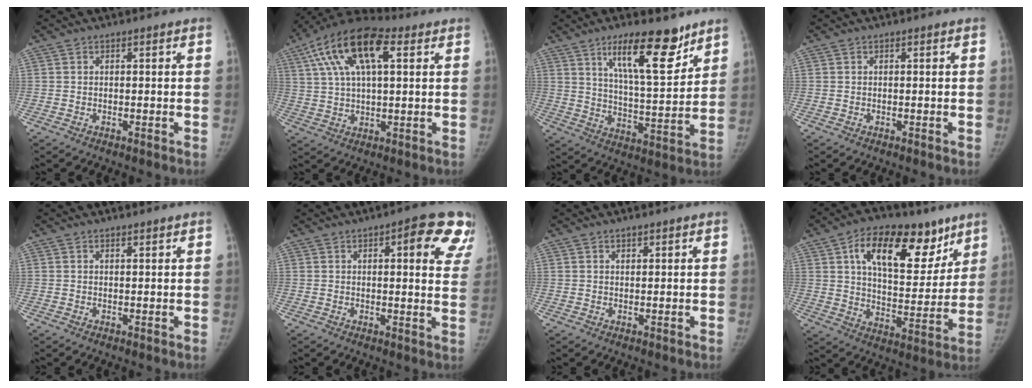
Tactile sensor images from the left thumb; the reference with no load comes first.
{"total": 17.3, "force": [6.6, 7.7, 14.0], "torque": [-0.254, 0.021, 0.112]}
{"total": 15.3, "force": [9.8, 4.5, 10.9], "torque": [-0.145, -0.065, 0.164]}
{"total": 0.0}
{"total": 0.5, "force": [0.5, 0.1, 0.2], "torque": [-0.004, -0.004, 0.011]}
{"total": 13.9, "force": [6.5, 4.5, 11.4], "torque": [-0.100, -0.020, 0.063]}
{"total": 1.1, "force": [0.8, 0.5, 0.6], "torque": [-0.003, -0.004, 0.013]}
{"total": 21.6, "force": [11.2, 11.4, 14.6], "torque": [-0.181, -0.027, 0.179]}